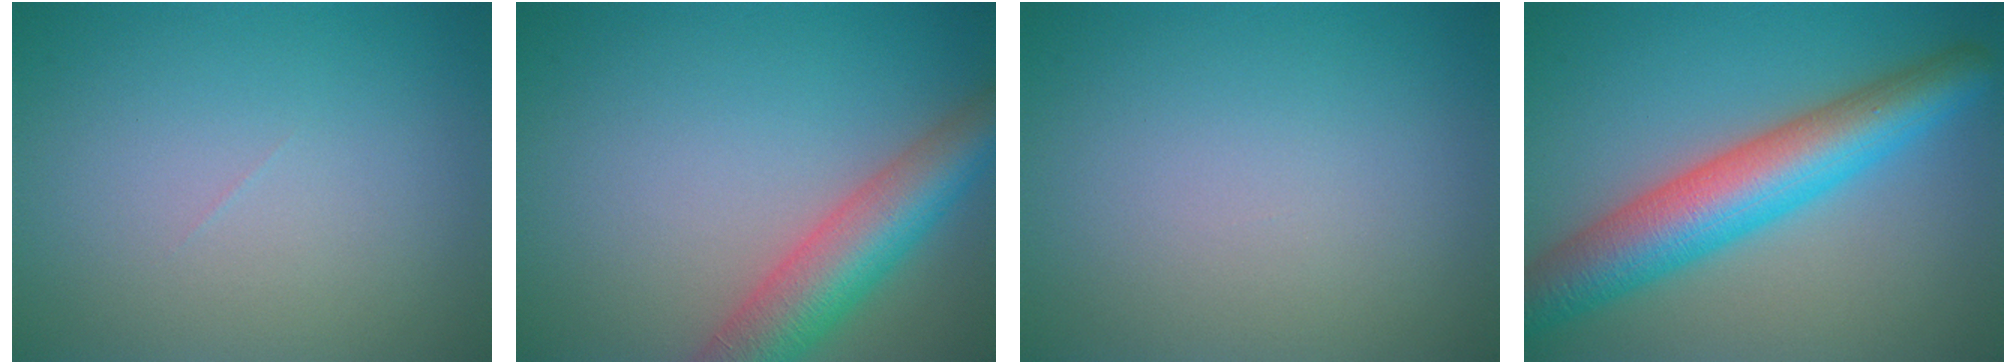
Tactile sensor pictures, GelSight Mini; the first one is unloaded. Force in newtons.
{"total": 6.7, "press": 6.7, "slide": 0.3}
{"total": 0.0}
{"total": 8.6, "press": 8.6, "slide": 0.1}